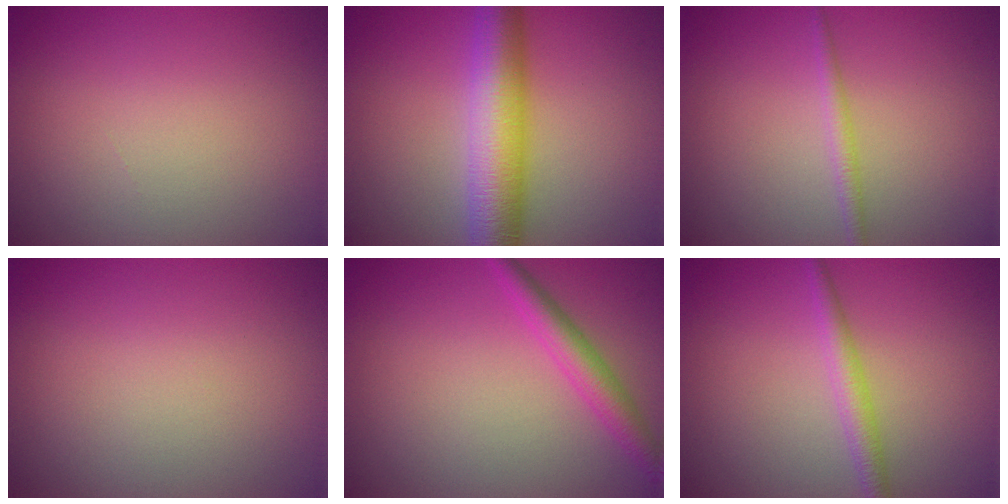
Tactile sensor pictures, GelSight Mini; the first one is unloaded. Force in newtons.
{"total": 7.7, "press": 7.7, "slide": 0.0}
{"total": 1.4, "press": 1.4, "slide": 0.1}
{"total": 0.0}
{"total": 2.8, "press": 2.8, "slide": 0.1}
{"total": 2.2, "press": 2.2, "slide": 0.0}